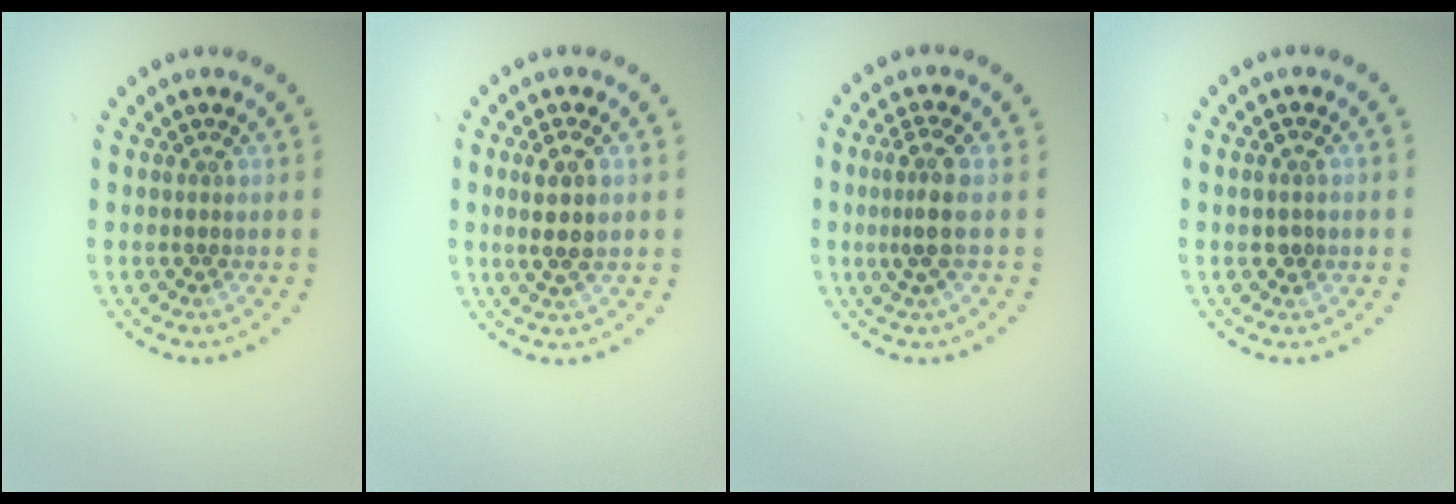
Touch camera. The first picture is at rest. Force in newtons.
{"total": 2.7, "press": 2.5, "slide": 0.8}
{"total": 2.5, "press": 1.9, "slide": 1.6}
{"total": 1.2, "press": 1.2, "slide": 0.1}